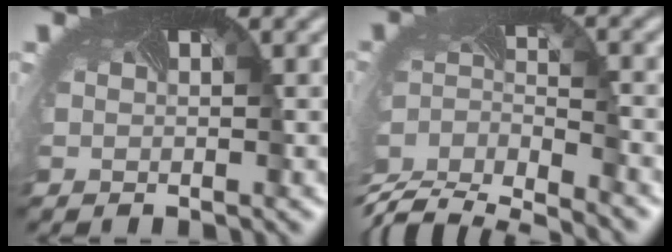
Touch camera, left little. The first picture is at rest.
{"total": 7.0, "force": [-6.3, 1.6, 2.5], "torque": [-0.067, -0.026, -0.117]}